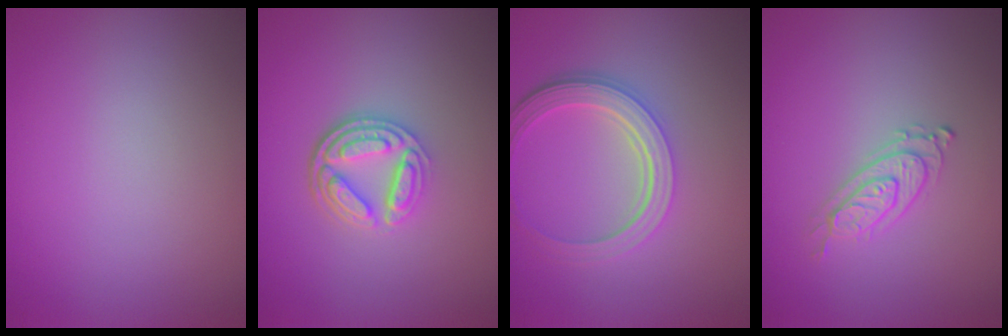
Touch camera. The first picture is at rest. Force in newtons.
{"total": 4.3, "press": 3.4, "slide": 2.7}
{"total": 4.8, "press": 3.7, "slide": 3.1}
{"total": 2.3, "press": 2.1, "slide": 0.9}